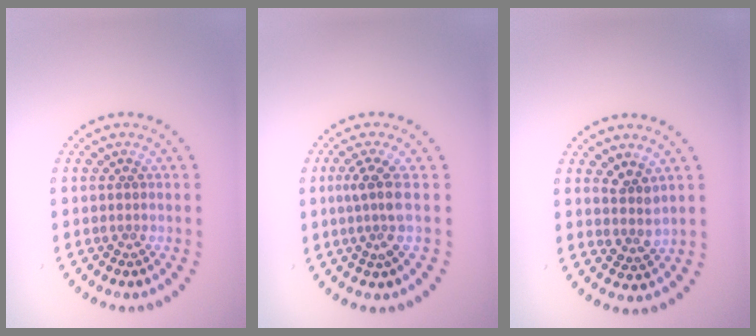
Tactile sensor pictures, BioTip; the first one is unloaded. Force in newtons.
{"total": 2.7, "press": 2.0, "slide": 1.8}
{"total": 2.0, "press": 1.6, "slide": 1.3}